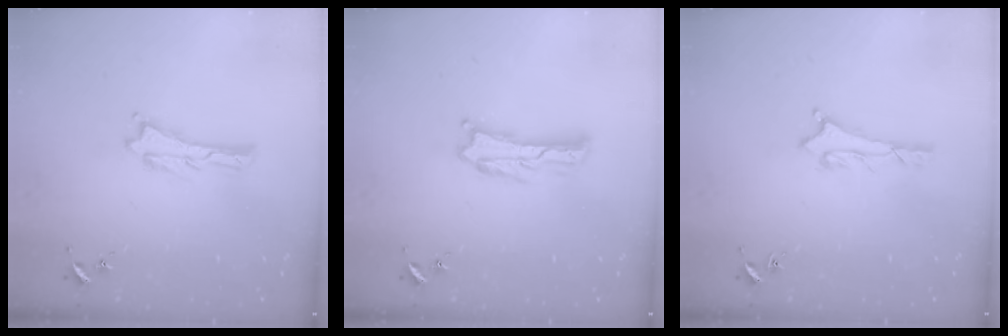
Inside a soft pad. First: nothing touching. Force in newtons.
{"total": 1.0, "press": 1.0, "slide": 0.2}
{"total": 0.7, "press": 0.7, "slide": 0.2}